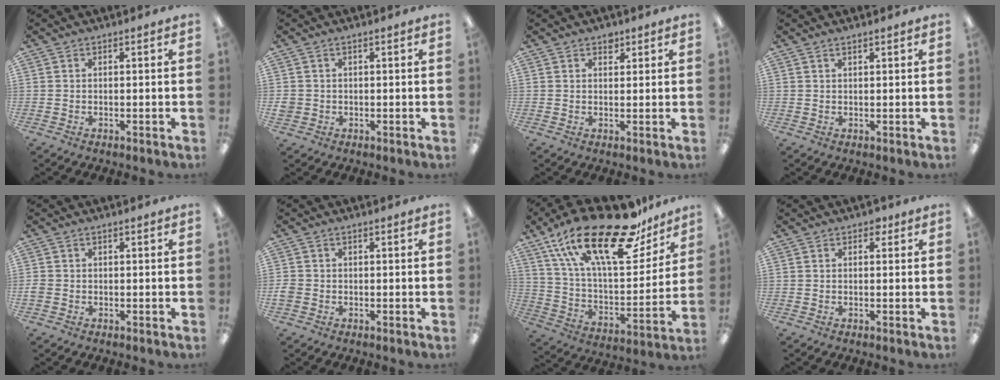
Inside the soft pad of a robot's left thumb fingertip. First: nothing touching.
{"total": 2.0, "force": [0.1, 1.8, 0.9], "torque": [-0.017, 0.004, 0.000]}
{"total": 2.2, "force": [1.7, 1.3, 0.7], "torque": [0.001, -0.006, 0.027]}
{"total": 1.0, "force": [0.9, 0.2, 0.5], "torque": [-0.011, 0.000, 0.015]}
{"total": 1.5, "force": [-0.4, 1.1, 0.8], "torque": [-0.013, 0.004, -0.007]}
{"total": 2.0, "force": [-0.5, 1.6, 1.1], "torque": [-0.017, 0.004, -0.009]}
{"total": 28.6, "force": [18.4, 11.0, 18.9], "torque": [-0.320, -0.100, 0.309]}
{"total": 1.6, "force": [0.8, 1.1, 0.8], "torque": [-0.001, -0.003, 0.011]}